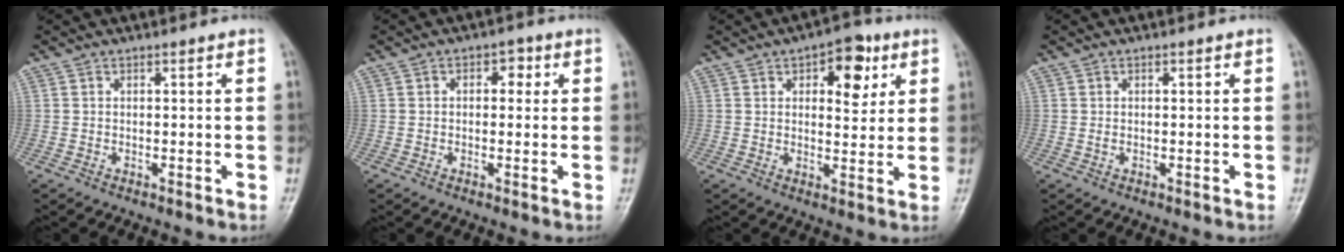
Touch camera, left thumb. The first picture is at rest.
{"total": 3.4, "force": [0.8, 2.3, 2.4], "torque": [-0.012, 0.004, 0.004]}
{"total": 9.1, "force": [3.9, 4.9, 6.5], "torque": [-0.049, -0.010, 0.047]}
{"total": 0.6, "force": [0.0, 0.3, 0.5], "torque": [-0.016, 0.007, 0.005]}